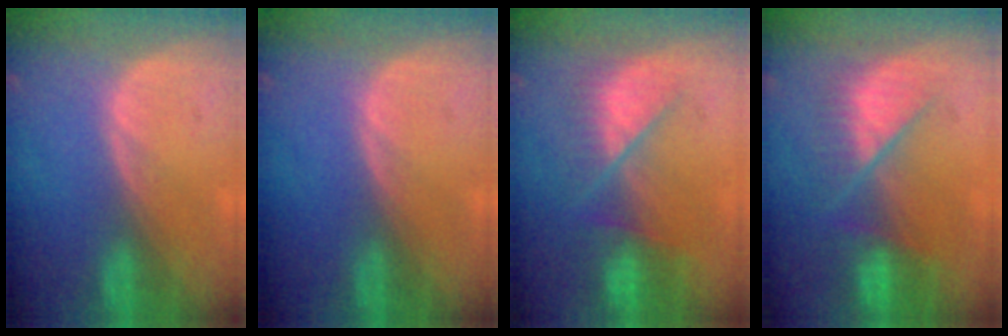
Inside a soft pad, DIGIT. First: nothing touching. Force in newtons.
{"total": 0.0}
{"total": 8.3, "press": 7.4, "slide": 3.8}
{"total": 9.4, "press": 7.9, "slide": 5.0}